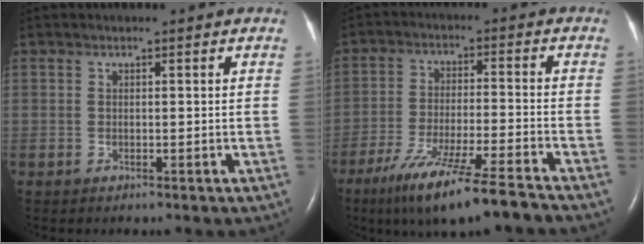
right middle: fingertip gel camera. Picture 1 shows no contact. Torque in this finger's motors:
{"motor_torque": [1.11, -1.03, 0.31, 0.13]}